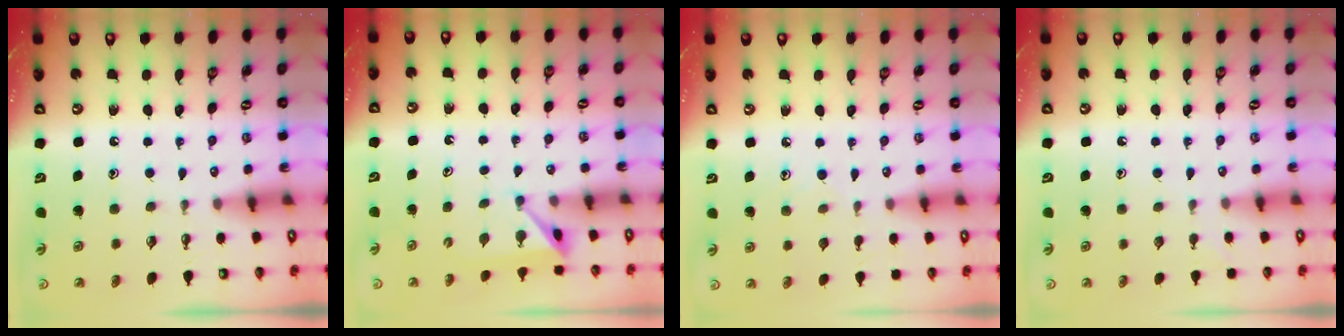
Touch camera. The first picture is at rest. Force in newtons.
{"total": 4.5, "press": 4.4, "slide": 0.7}
{"total": 6.0, "press": 5.9, "slide": 0.7}
{"total": 2.6, "press": 2.6, "slide": 0.3}